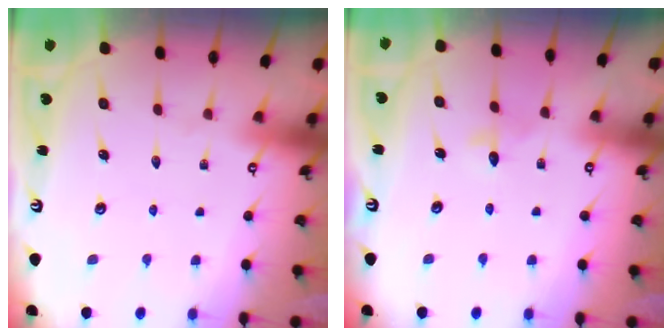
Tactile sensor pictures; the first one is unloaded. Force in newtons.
{"total": 3.3, "press": 3.2, "slide": 0.6}